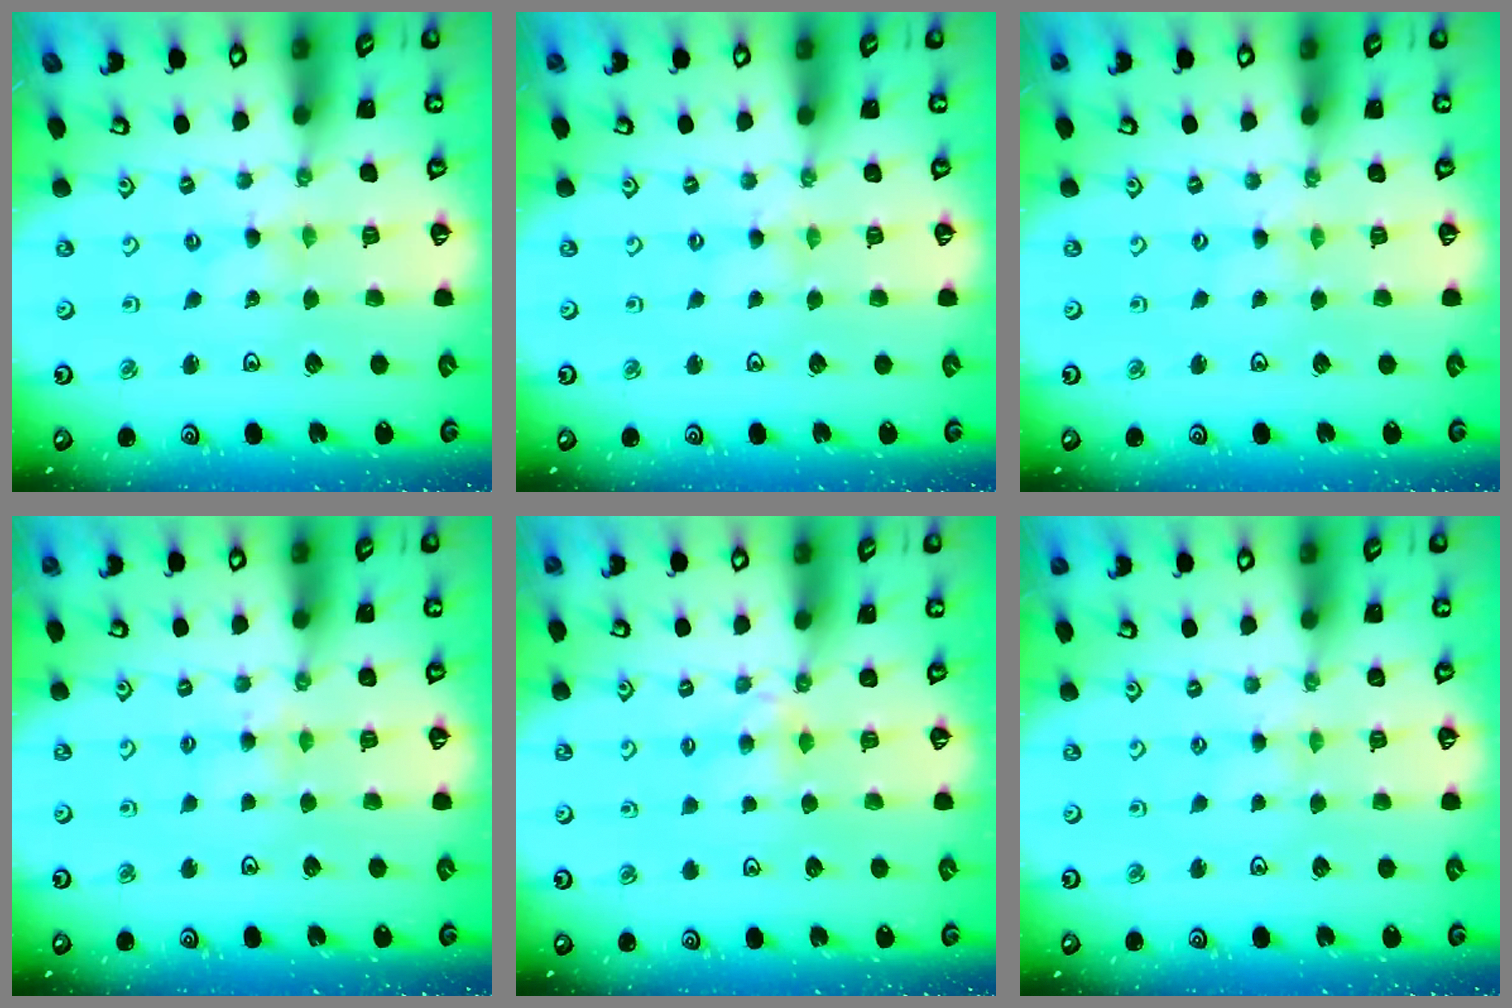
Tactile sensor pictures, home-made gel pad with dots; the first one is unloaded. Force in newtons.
{"total": 0.0}
{"total": 1.0, "press": 1.0, "slide": 0.2}
{"total": 5.0, "press": 5.0, "slide": 0.6}
{"total": 4.2, "press": 4.1, "slide": 0.6}
{"total": 2.3, "press": 2.3, "slide": 0.5}